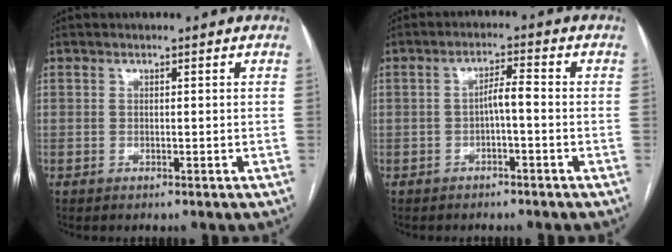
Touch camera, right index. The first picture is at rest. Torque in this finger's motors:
{"motor_torque": [0.56, 0.03, 0.13, 0.06]}